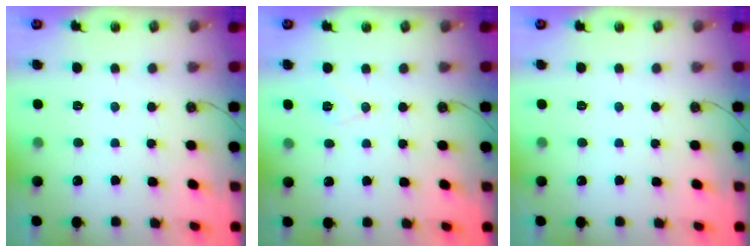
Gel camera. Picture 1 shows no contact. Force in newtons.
{"total": 7.5, "press": 6.1, "slide": 4.4}
{"total": 0.0}